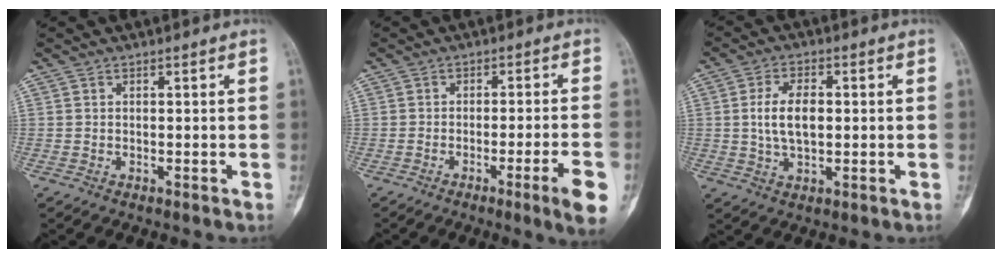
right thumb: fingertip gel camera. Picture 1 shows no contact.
{"total": 7.7, "force": [-3.4, 0.0, 6.9], "torque": [-0.098, 0.004, -0.046]}
{"total": 7.4, "force": [0.5, 4.0, 6.2], "torque": [-0.116, 0.004, 0.009]}